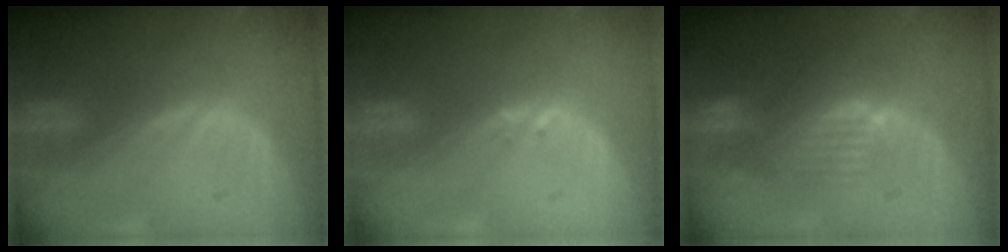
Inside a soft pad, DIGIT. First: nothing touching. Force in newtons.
{"total": 0.6, "press": 0.6, "slide": 0.2}
{"total": 7.9, "press": 7.1, "slide": 3.6}